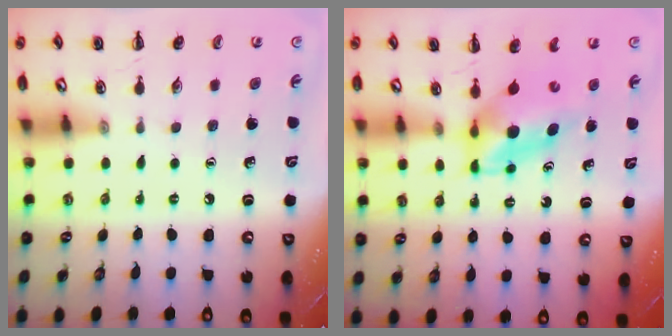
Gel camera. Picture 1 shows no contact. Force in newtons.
{"total": 5.0, "press": 4.9, "slide": 0.7}